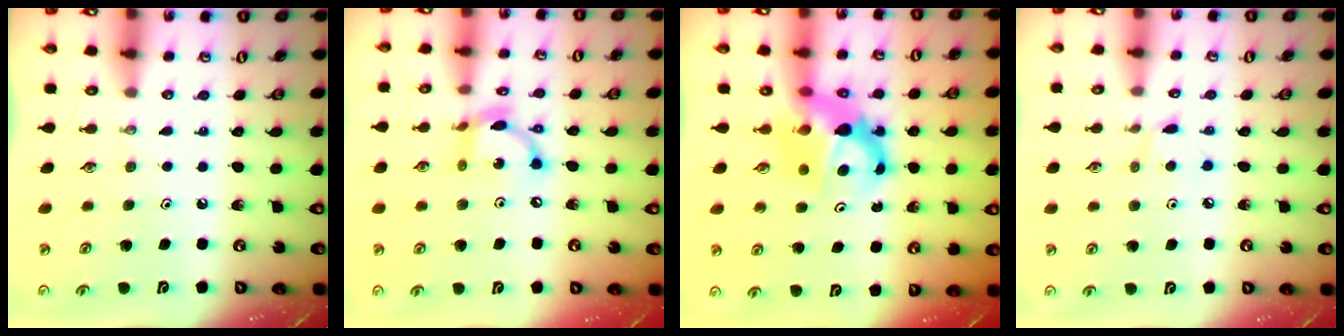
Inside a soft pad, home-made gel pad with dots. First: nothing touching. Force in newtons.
{"total": 11.0, "press": 11.0, "slide": 0.6}
{"total": 7.2, "press": 7.2, "slide": 0.5}
{"total": 4.1, "press": 4.0, "slide": 0.7}